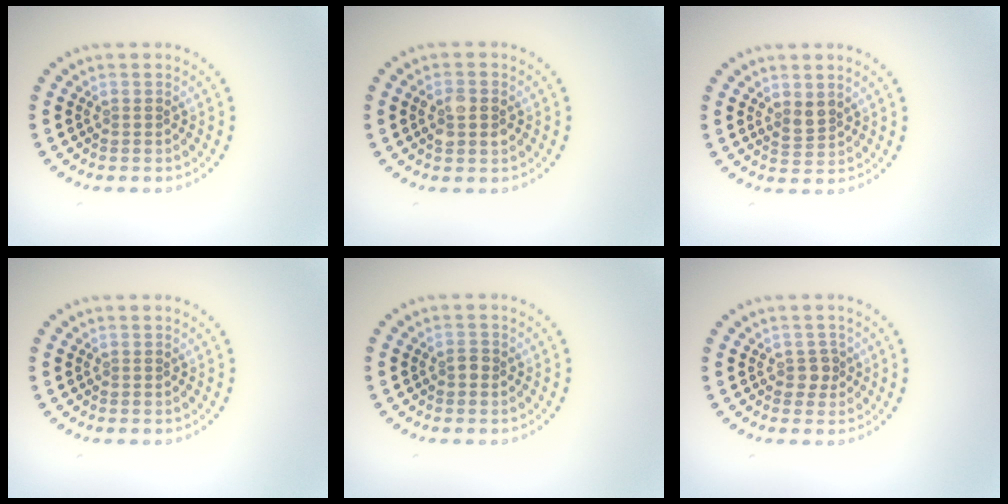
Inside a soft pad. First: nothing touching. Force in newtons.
{"total": 2.2, "press": 2.2, "slide": 0.2}
{"total": 1.7, "press": 1.4, "slide": 1.0}
{"total": 0.0}
{"total": 0.8, "press": 0.8, "slide": 0.1}
{"total": 1.5, "press": 1.2, "slide": 0.8}